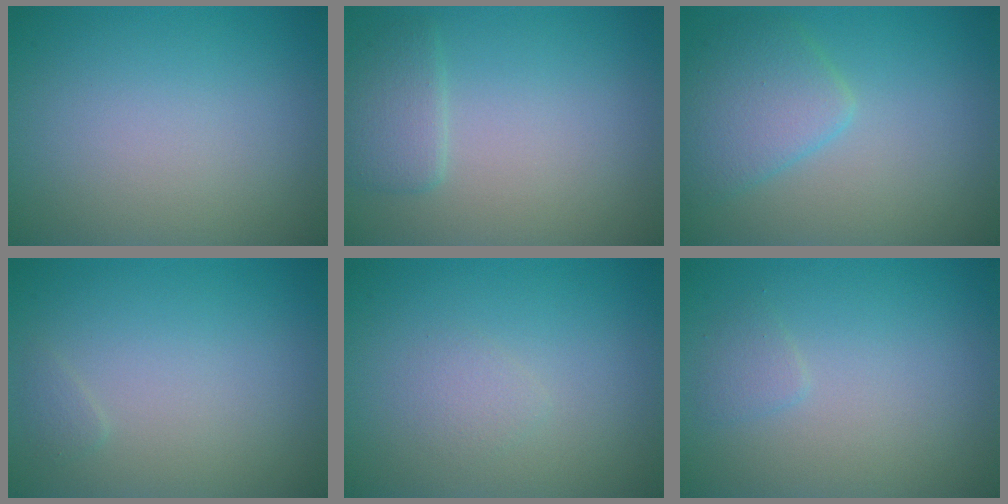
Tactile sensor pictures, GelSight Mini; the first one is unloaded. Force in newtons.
{"total": 2.0, "press": 2.0, "slide": 0.3}
{"total": 3.8, "press": 3.8, "slide": 0.2}
{"total": 0.6, "press": 0.6, "slide": 0.0}
{"total": 0.9, "press": 0.9, "slide": 0.1}
{"total": 0.9, "press": 0.9, "slide": 0.1}